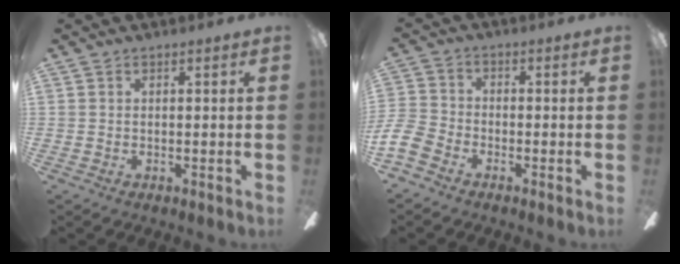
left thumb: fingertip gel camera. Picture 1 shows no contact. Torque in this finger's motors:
{"motor_torque": [-0.83, 1.24, 0.47, -0.27, 0.10]}